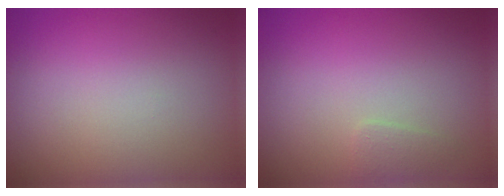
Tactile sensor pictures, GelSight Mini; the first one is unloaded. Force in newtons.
{"total": 0.9, "press": 0.9, "slide": 0.0}